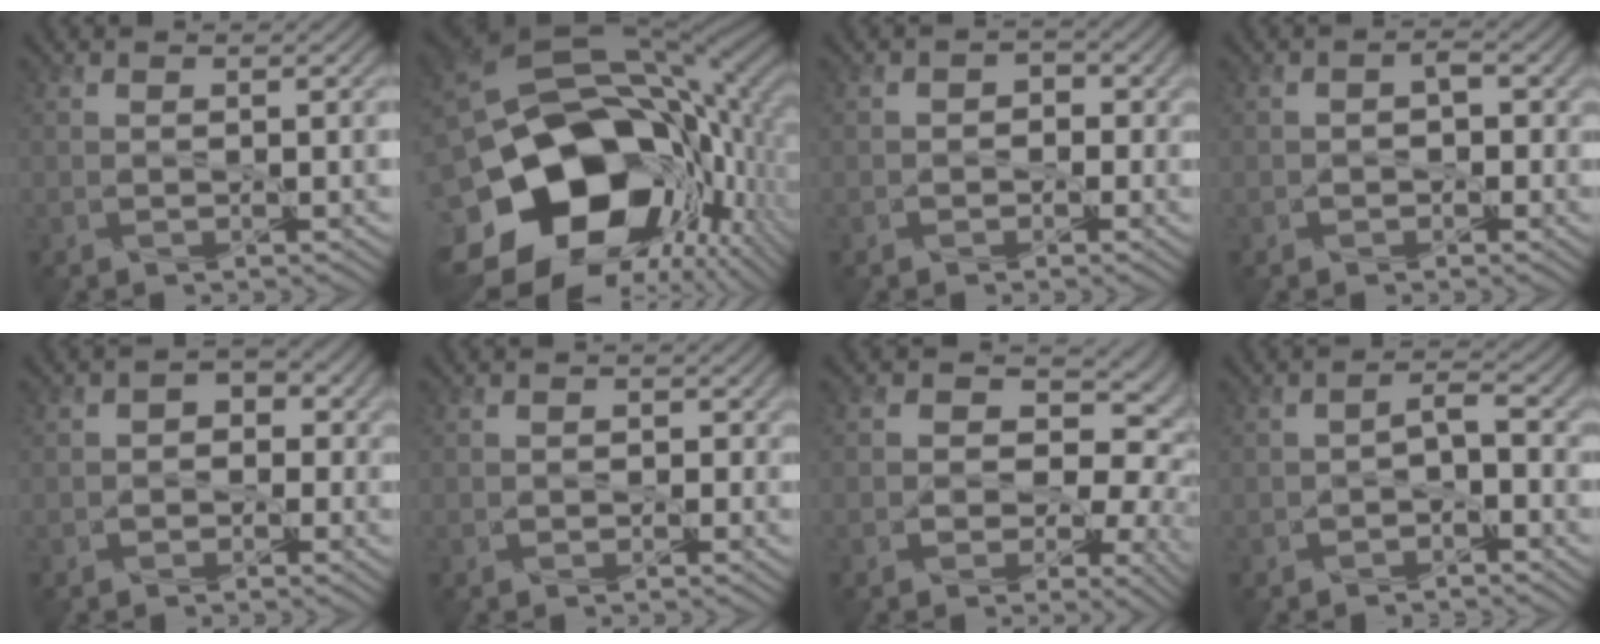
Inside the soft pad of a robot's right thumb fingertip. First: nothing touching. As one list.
[{"total": 22.6, "force": [-5.0, 16.2, 15.0], "torque": [-0.313, -0.024, -0.069]}, {"total": 3.3, "force": [-0.7, 3.0, 1.2], "torque": [-0.010, 0.014, -0.019]}, {"total": 2.8, "force": [-0.7, 2.2, 1.6], "torque": [-0.017, 0.001, -0.007]}, {"total": 3.9, "force": [-0.6, 3.4, 1.8], "torque": [-0.018, 0.007, -0.015]}, {"total": 2.4, "force": [-0.4, 2.2, 0.8], "torque": [-0.017, 0.004, -0.003]}, {"total": 11.8, "force": [-1.0, 9.1, 7.5], "torque": [-0.105, 0.006, -0.027]}, {"total": 2.6, "force": [-1.7, 1.4, 1.5], "torque": [-0.023, 0.002, -0.029]}]